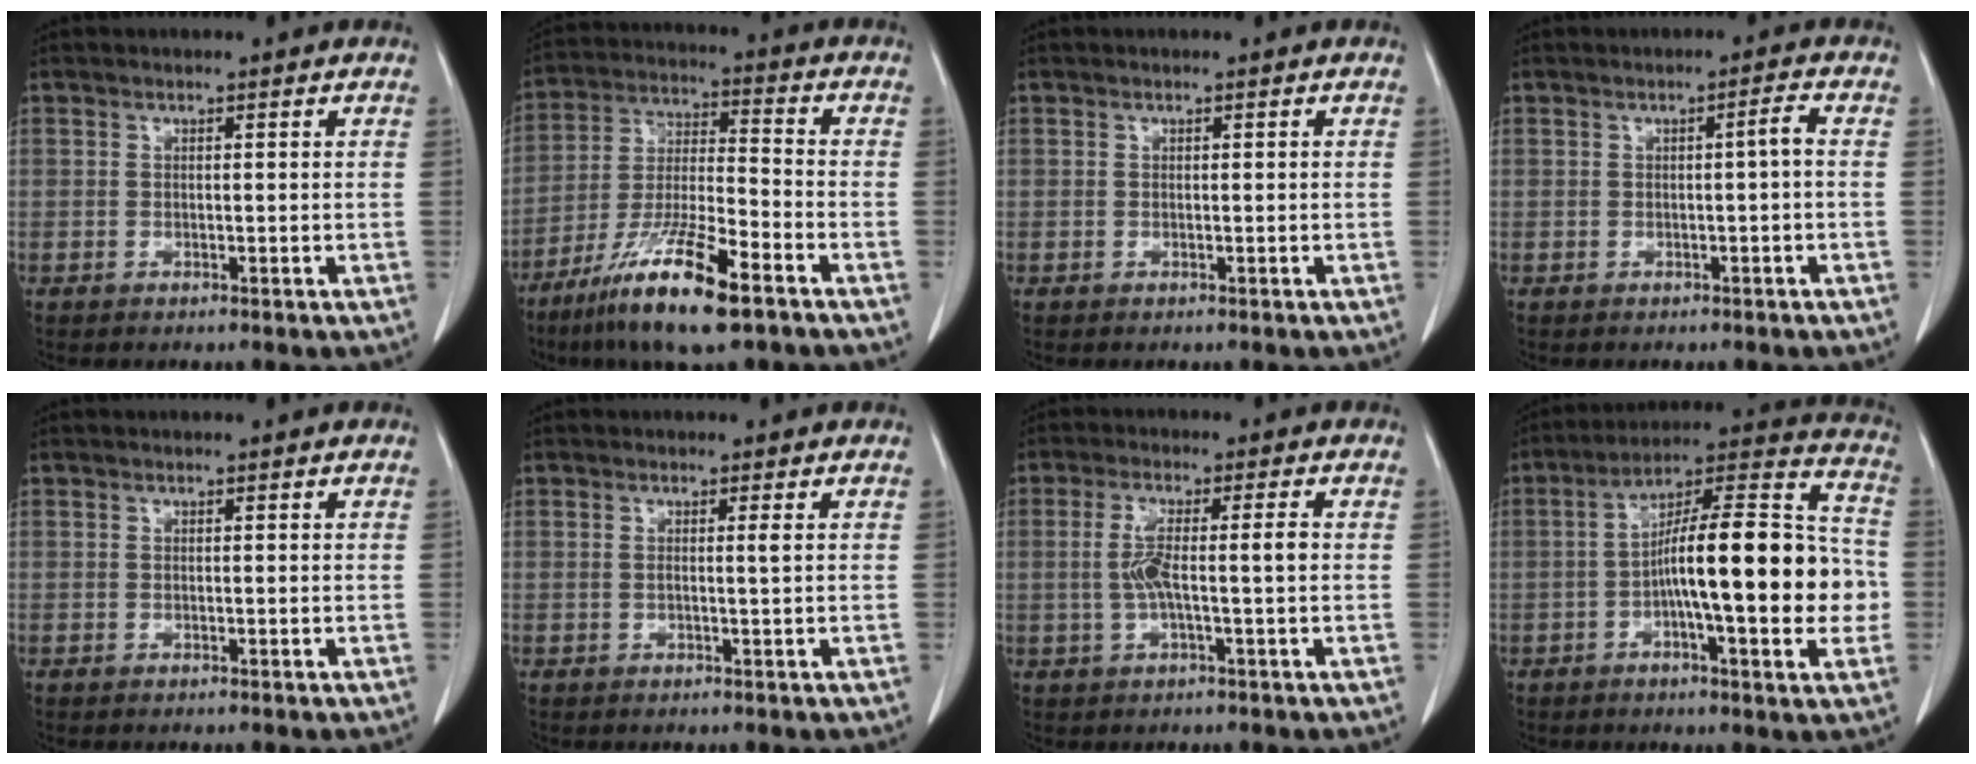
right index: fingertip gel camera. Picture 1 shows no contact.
{"total": 14.9, "force": [-9.2, 1.9, 11.6], "torque": [-0.232, -0.032, -0.168]}
{"total": 0.0}
{"total": 1.7, "force": [-0.2, -0.2, 1.7], "torque": [-0.025, 0.003, -0.004]}
{"total": 0.0}
{"total": 1.0, "force": [0.2, -0.3, 0.9], "torque": [-0.019, -0.001, 0.002]}
{"total": 5.5, "force": [-0.2, 0.4, 5.5], "torque": [-0.112, 0.009, -0.004]}
{"total": 20.0, "force": [-2.6, 3.5, 19.5], "torque": [-0.304, 0.025, -0.044]}